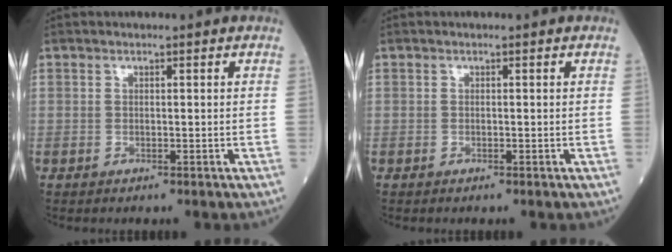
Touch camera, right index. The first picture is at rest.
{"total": 0.0}